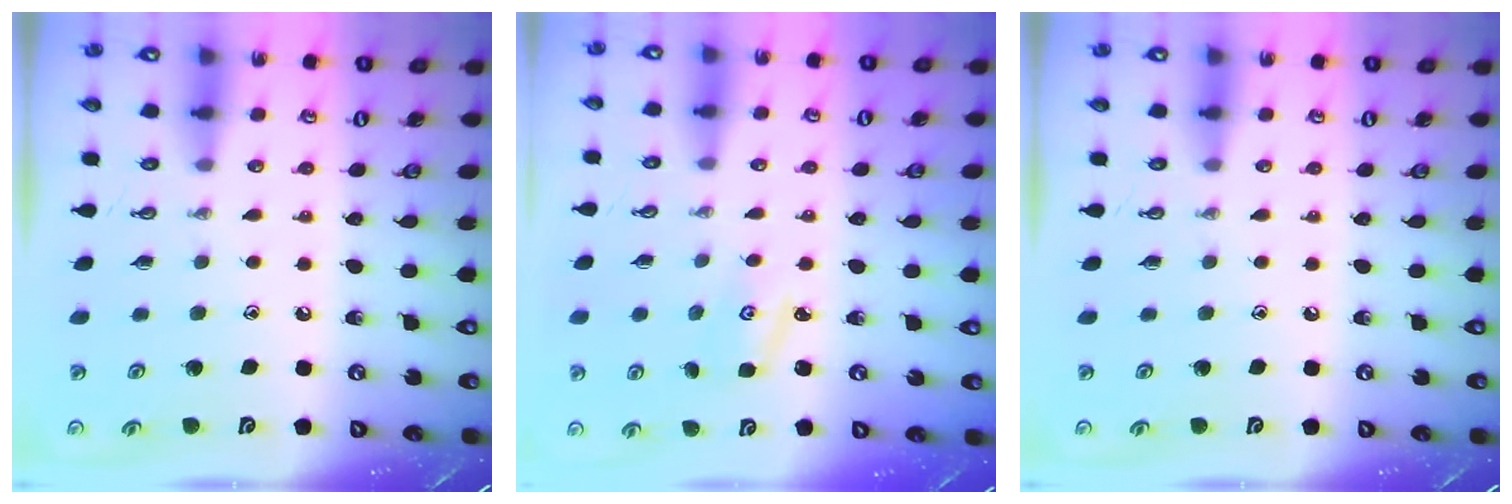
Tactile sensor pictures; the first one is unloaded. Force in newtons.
{"total": 3.0, "press": 2.9, "slide": 0.4}
{"total": 0.0}